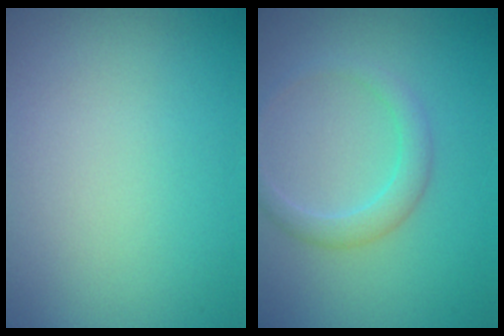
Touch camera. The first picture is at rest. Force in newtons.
{"total": 2.2, "press": 2.2, "slide": 0.1}